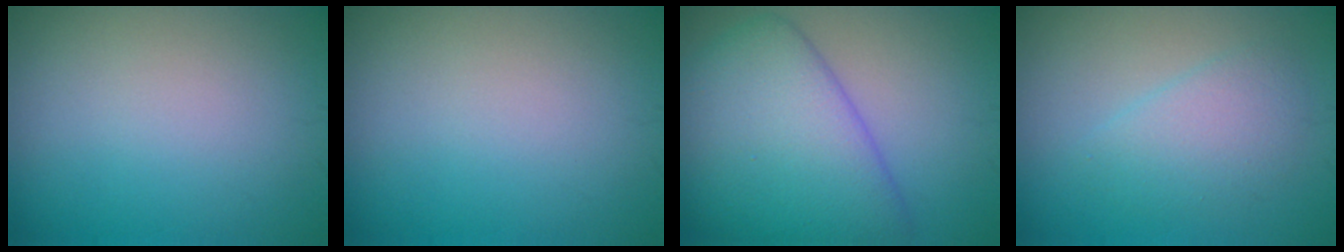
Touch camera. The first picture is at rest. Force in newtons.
{"total": 0.0}
{"total": 8.6, "press": 8.6, "slide": 0.4}
{"total": 2.9, "press": 2.9, "slide": 0.2}